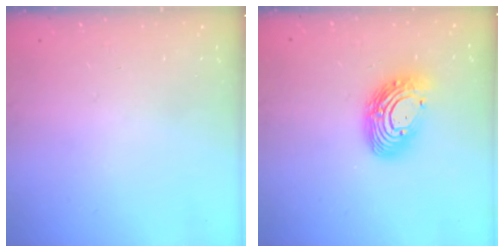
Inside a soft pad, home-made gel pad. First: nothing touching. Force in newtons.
{"total": 14.0, "press": 14.0, "slide": 1.1}